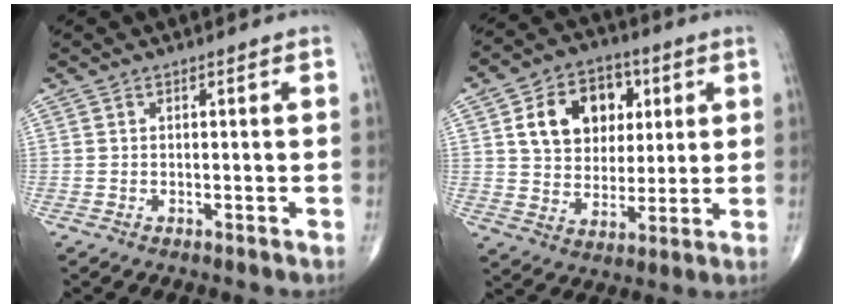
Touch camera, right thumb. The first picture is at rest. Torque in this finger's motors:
{"motor_torque": [0.45, 2.98, 0.71, 0.18, 0.09]}